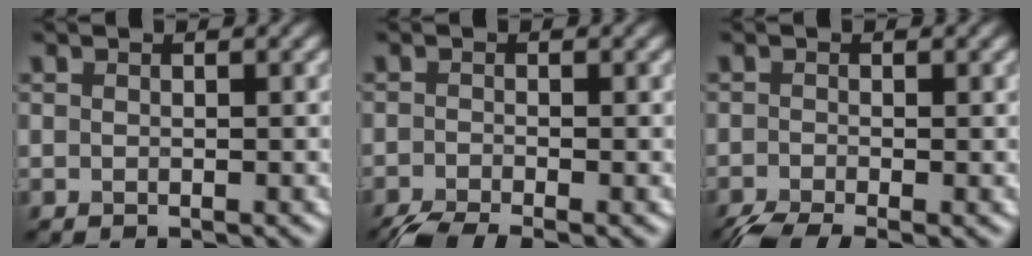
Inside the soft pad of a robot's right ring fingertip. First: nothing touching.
{"total": 3.8, "force": [-3.0, 0.7, 2.2], "torque": [-0.038, -0.011, -0.063]}
{"total": 3.8, "force": [-2.8, 0.8, 2.4], "torque": [-0.046, -0.012, -0.057]}